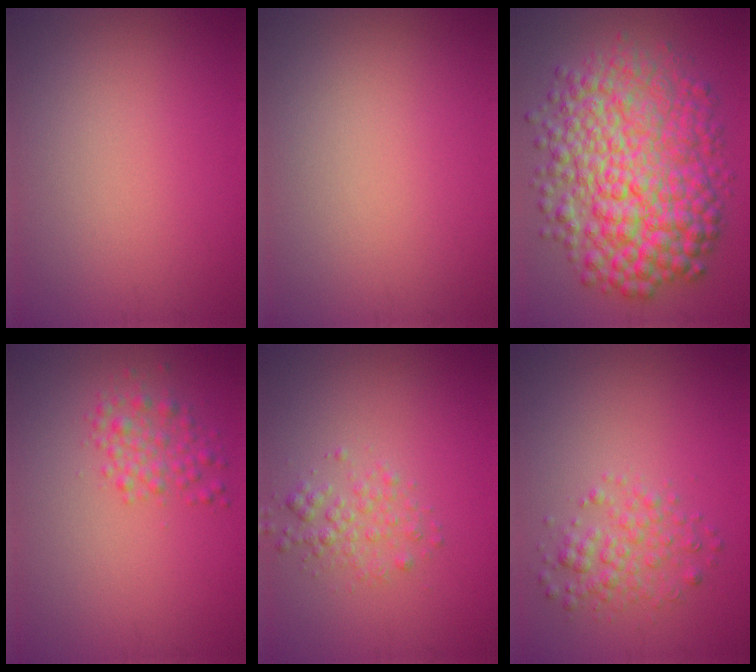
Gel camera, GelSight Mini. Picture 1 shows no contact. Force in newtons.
{"total": 0.0}
{"total": 11.5, "press": 11.5, "slide": 0.1}
{"total": 2.3, "press": 2.3, "slide": 0.1}
{"total": 2.0, "press": 2.0, "slide": 0.1}
{"total": 2.6, "press": 2.6, "slide": 0.0}